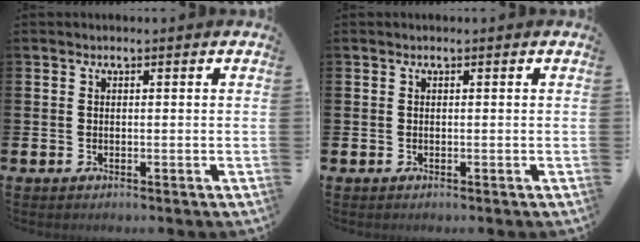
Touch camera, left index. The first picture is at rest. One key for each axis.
{"total": 0.0}